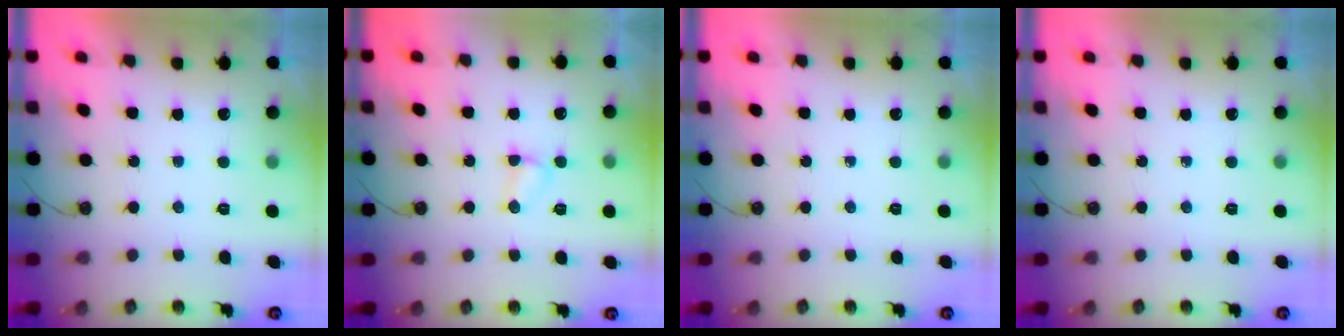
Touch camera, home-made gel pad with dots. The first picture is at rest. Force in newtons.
{"total": 2.9, "press": 2.9, "slide": 0.3}
{"total": 0.0}
{"total": 0.0}